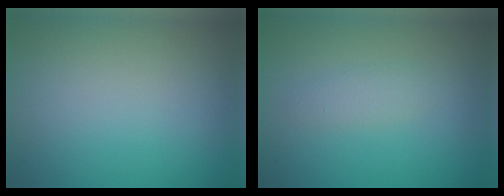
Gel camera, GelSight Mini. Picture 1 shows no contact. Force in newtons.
{"total": 1.3, "press": 1.3, "slide": 0.0}